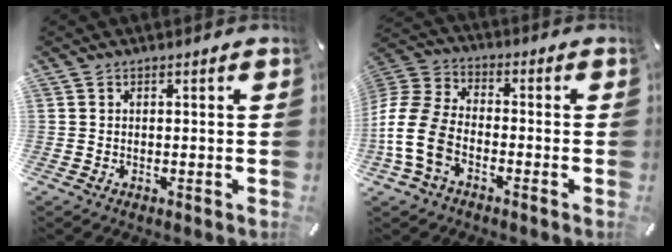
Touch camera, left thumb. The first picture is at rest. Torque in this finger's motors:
{"motor_torque": [1.76, 2.93, 0.37, 0.27, 0.22]}